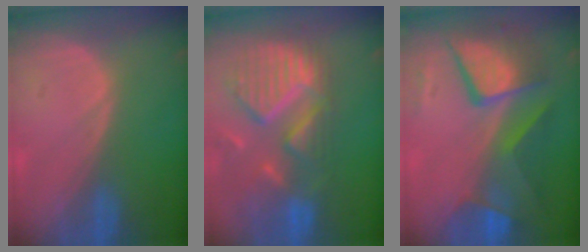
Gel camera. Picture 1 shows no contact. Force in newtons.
{"total": 12.9, "press": 10.9, "slide": 7.0}
{"total": 10.7, "press": 10.7, "slide": 1.0}